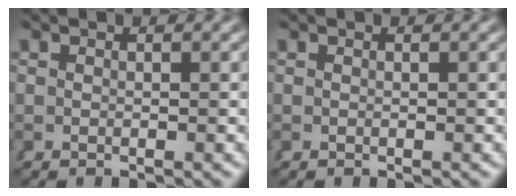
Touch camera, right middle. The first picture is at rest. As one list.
[{"total": 0.0}]